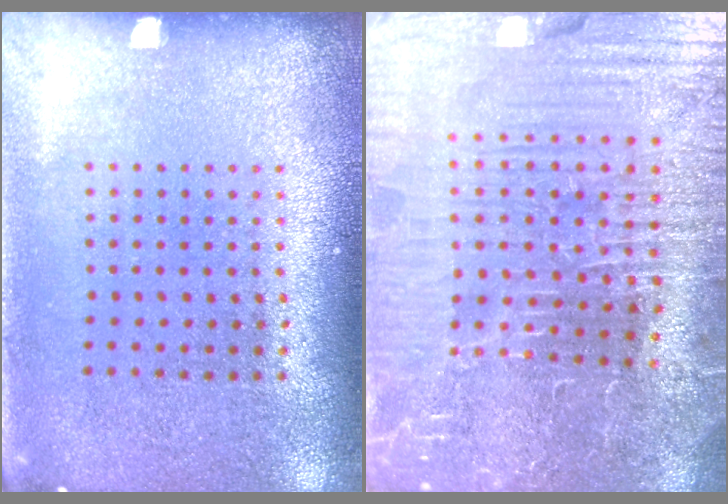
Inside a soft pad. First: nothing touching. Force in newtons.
{"total": 5.3, "press": 5.1, "slide": 1.4}